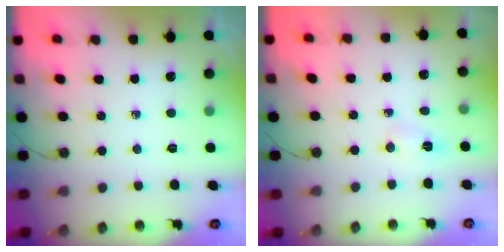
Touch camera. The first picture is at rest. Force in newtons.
{"total": 2.5, "press": 2.4, "slide": 0.4}